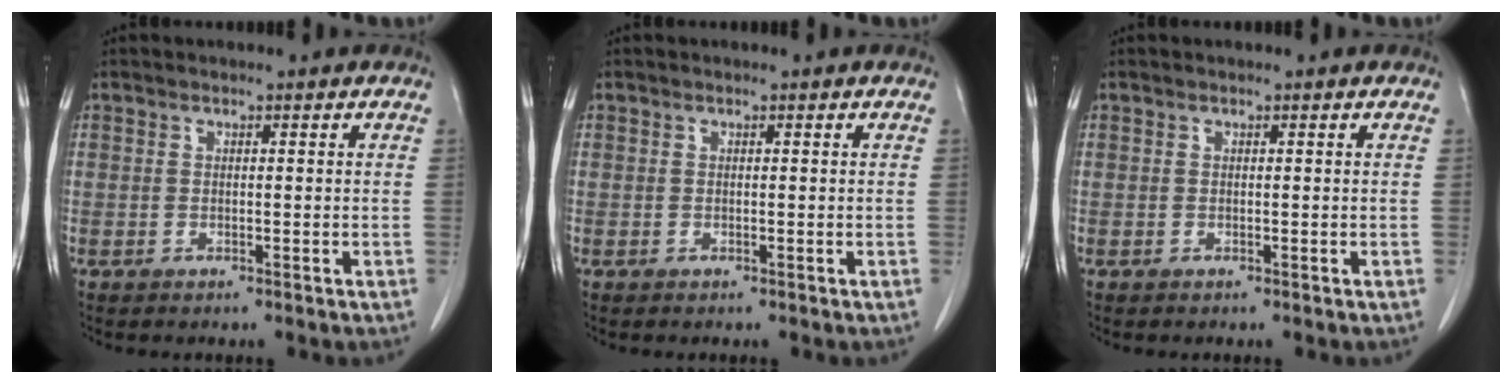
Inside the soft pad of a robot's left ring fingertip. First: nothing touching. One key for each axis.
{"total": 0.0}
{"total": 0.0}